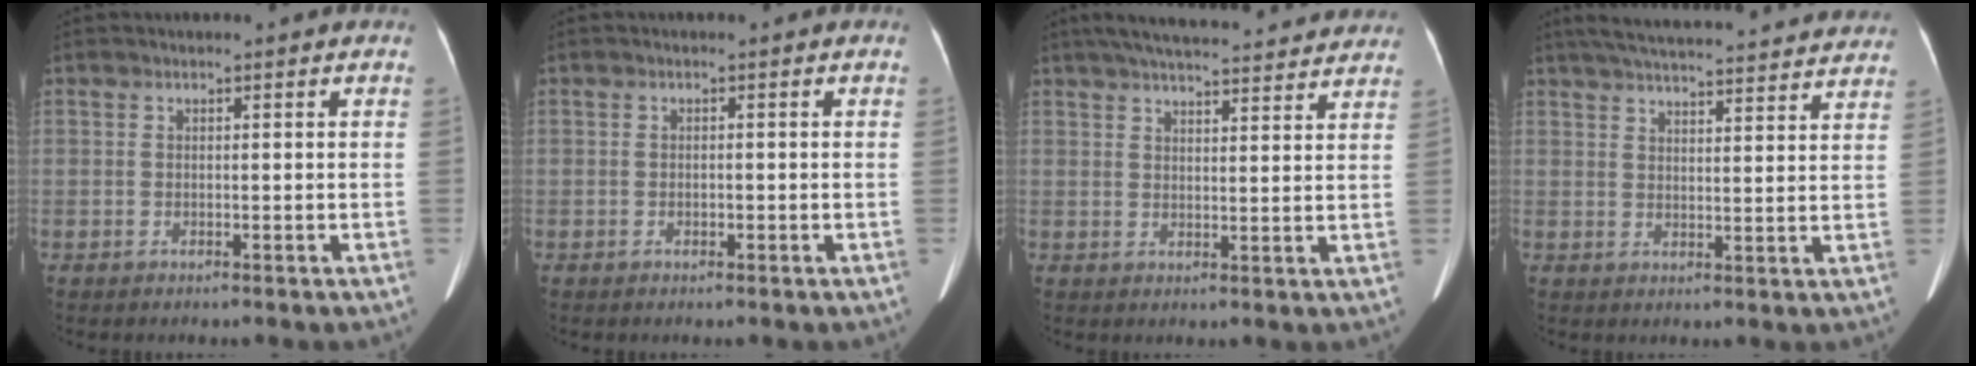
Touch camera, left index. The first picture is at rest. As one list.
[{"total": 0.7, "force": [-0.3, 0.4, 0.5], "torque": [-0.009, 0.001, -0.003]}, {"total": 20.3, "force": [18.2, 3.3, 8.2], "torque": [-0.124, 0.038, 0.239]}, {"total": 26.6, "force": [24.5, 3.7, 9.7], "torque": [-0.160, -0.004, 0.309]}]